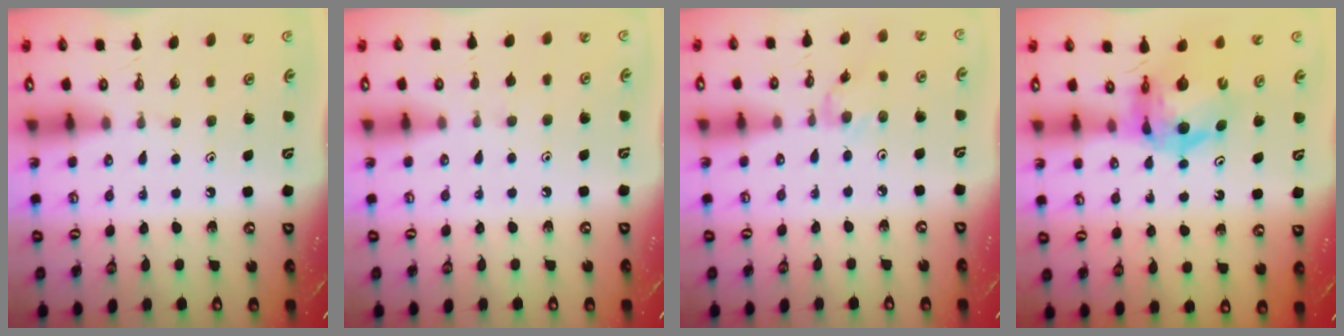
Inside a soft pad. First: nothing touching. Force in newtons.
{"total": 2.8, "press": 2.7, "slide": 0.5}
{"total": 1.4, "press": 1.4, "slide": 0.3}
{"total": 9.8, "press": 9.8, "slide": 1.1}